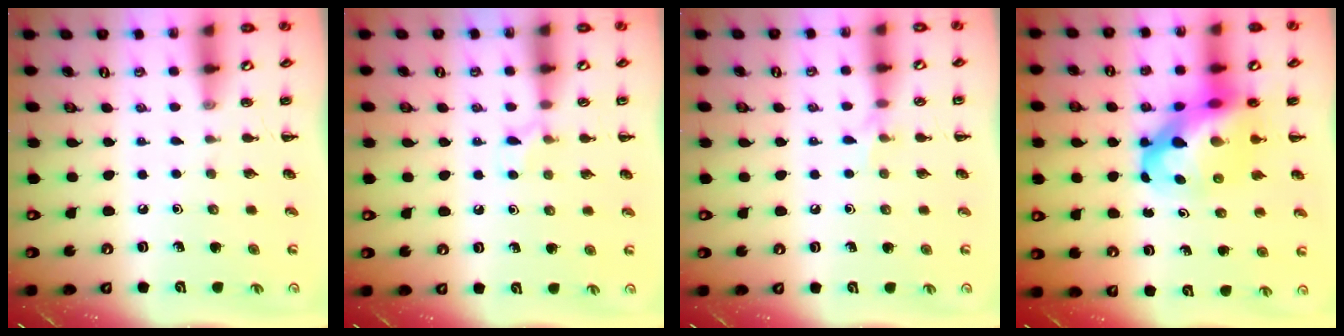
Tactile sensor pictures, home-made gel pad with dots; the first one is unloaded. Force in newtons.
{"total": 5.5, "press": 5.2, "slide": 1.9}
{"total": 5.1, "press": 5.0, "slide": 1.1}
{"total": 13.1, "press": 12.6, "slide": 3.4}